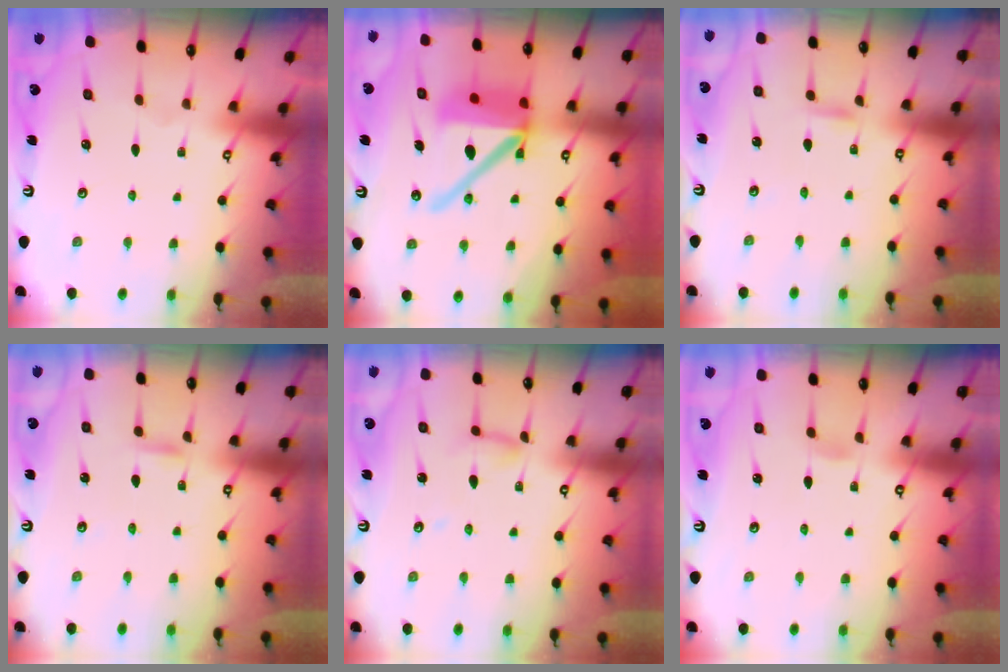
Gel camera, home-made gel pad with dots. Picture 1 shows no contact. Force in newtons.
{"total": 16.6, "press": 16.5, "slide": 2.1}
{"total": 2.4, "press": 2.4, "slide": 0.2}
{"total": 2.4, "press": 2.4, "slide": 0.2}
{"total": 6.0, "press": 6.0, "slide": 0.4}
{"total": 2.6, "press": 2.6, "slide": 0.3}